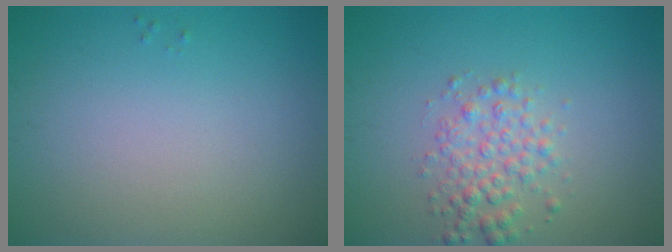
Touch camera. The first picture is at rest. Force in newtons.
{"total": 2.9, "press": 2.9, "slide": 0.0}